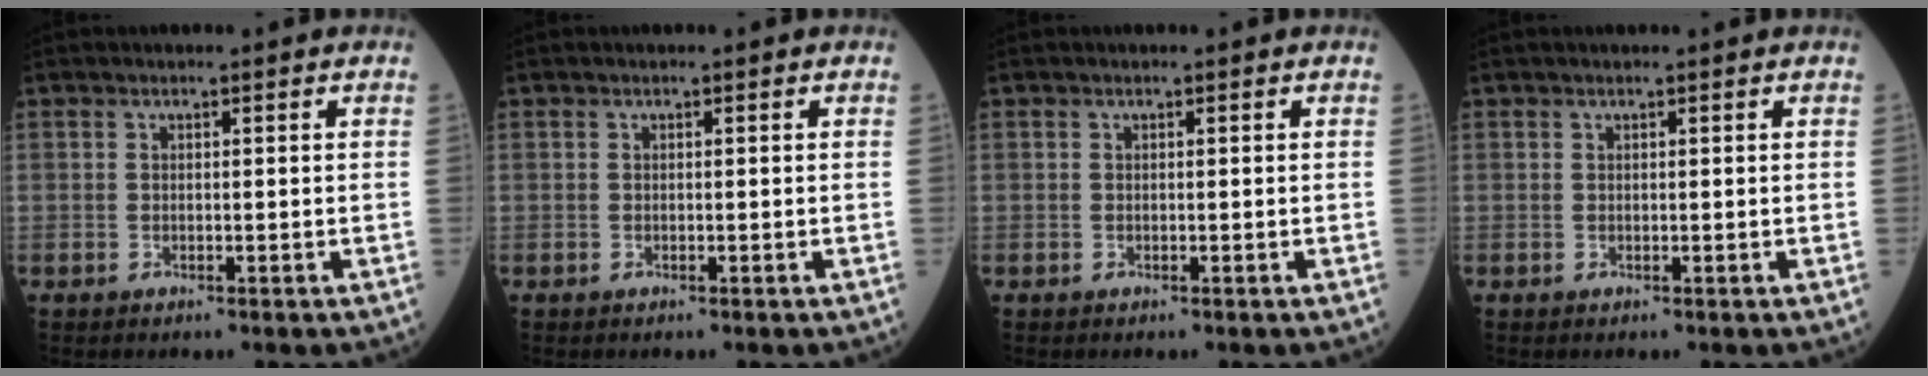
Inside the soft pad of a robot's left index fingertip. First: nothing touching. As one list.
[{"total": 0.0}, {"total": 0.0}, {"total": 0.0}]